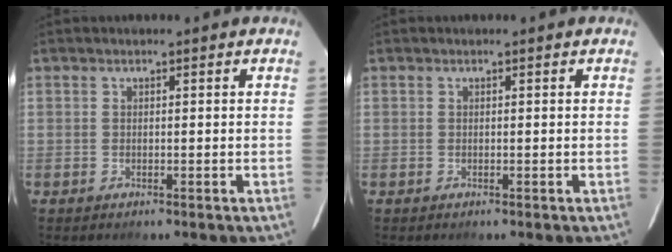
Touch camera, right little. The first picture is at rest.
{"total": 0.0}